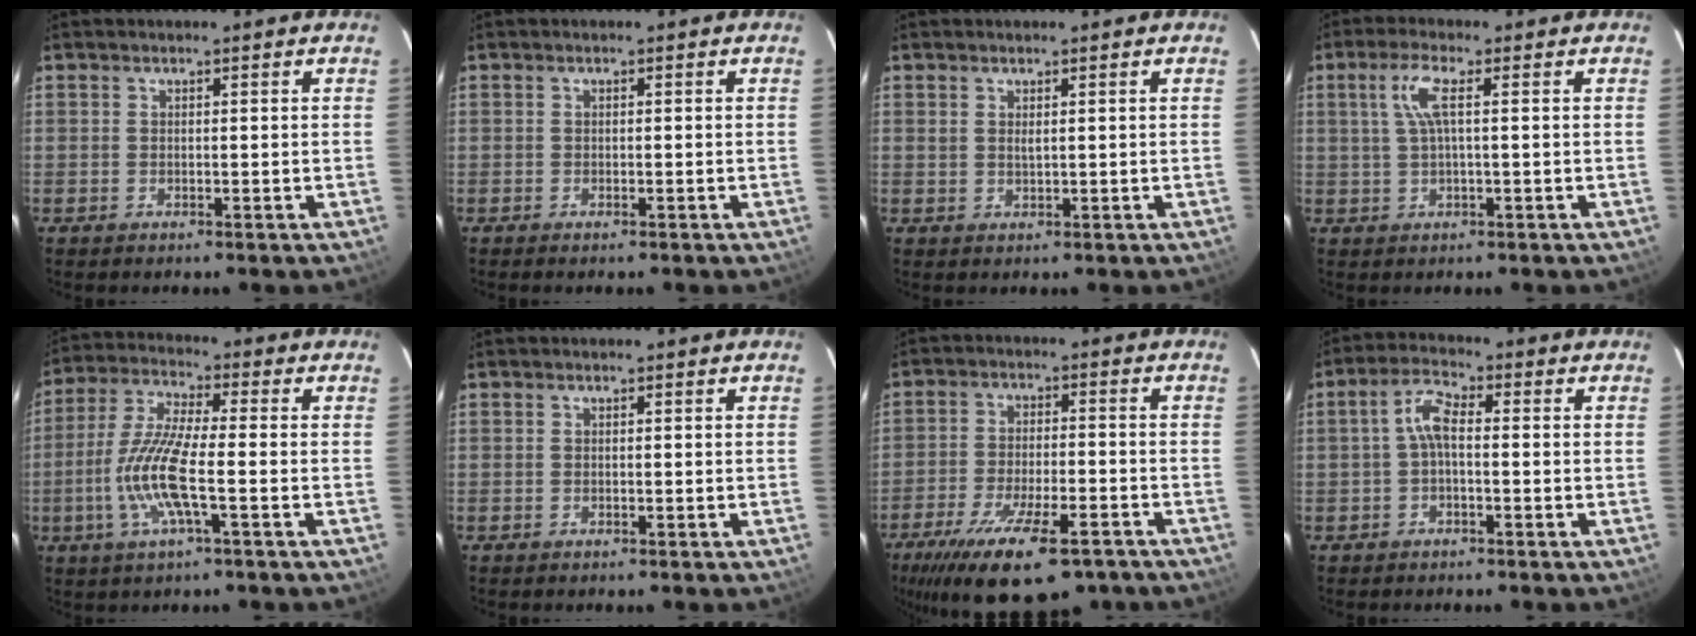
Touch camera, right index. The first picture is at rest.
{"total": 0.5, "force": [-0.4, 0.2, 0.2], "torque": [-0.005, 0.000, -0.009]}
{"total": 1.0, "force": [0.5, 0.3, 0.8], "torque": [-0.014, 0.001, 0.010]}
{"total": 4.7, "force": [0.9, 0.5, 4.5], "torque": [-0.094, 0.005, 0.021]}
{"total": 11.1, "force": [-2.9, 1.6, 10.6], "torque": [-0.229, -0.004, -0.060]}
{"total": 0.0}
{"total": 18.2, "force": [-12.3, 5.8, 12.1], "torque": [-0.231, -0.042, -0.191]}
{"total": 4.3, "force": [-0.5, 1.8, 3.9], "torque": [-0.085, 0.018, -0.012]}